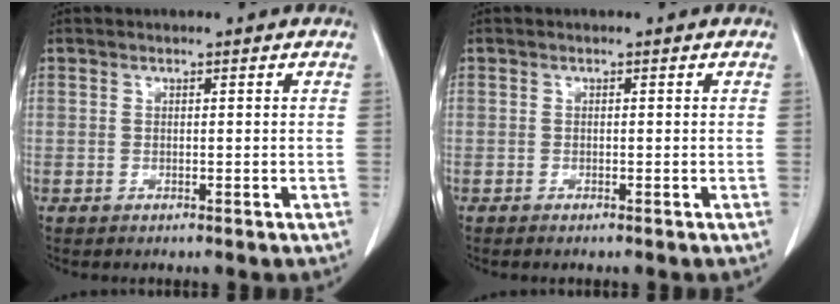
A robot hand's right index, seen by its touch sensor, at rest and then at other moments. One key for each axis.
{"total": 0.6, "fx": -0.6, "fy": 0.1, "fz": 0.3, "tx": -0.011, "ty": -0.002, "tz": -0.007}